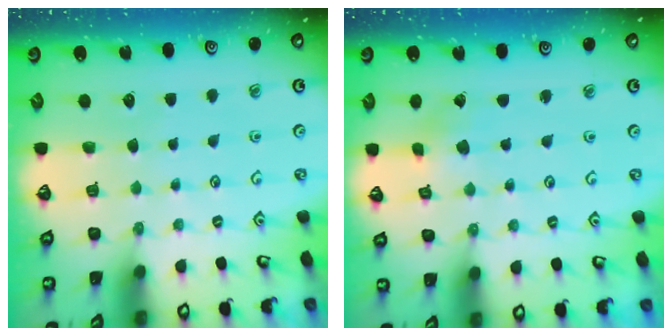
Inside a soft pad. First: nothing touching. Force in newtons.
{"total": 0.7, "press": 0.7, "slide": 0.1}